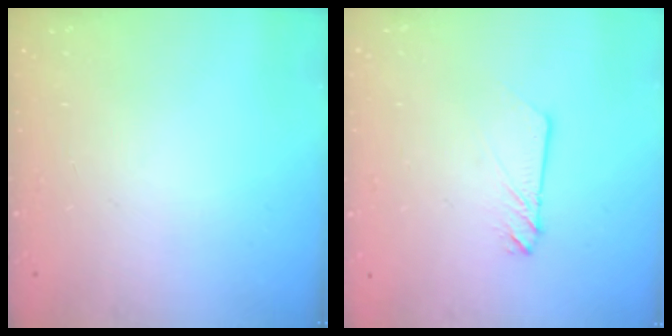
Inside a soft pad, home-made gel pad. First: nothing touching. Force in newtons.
{"total": 2.3, "press": 2.3, "slide": 0.3}